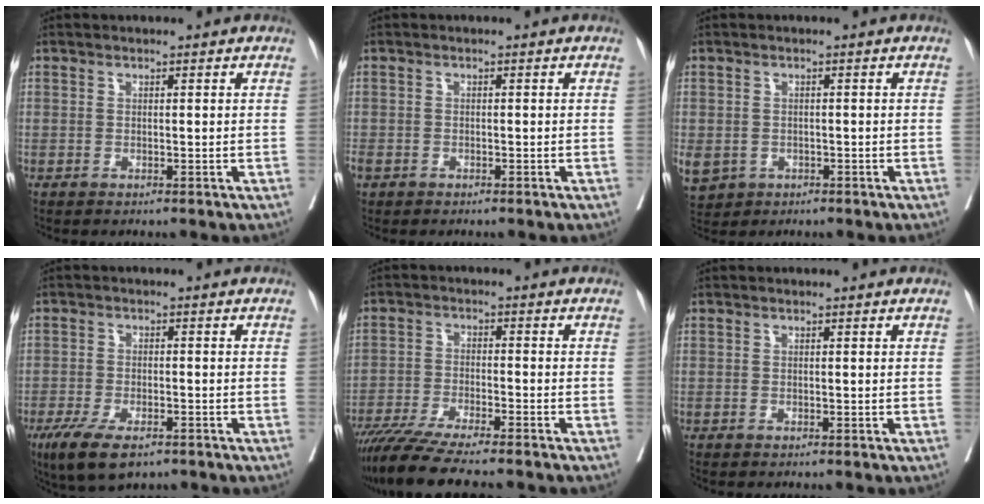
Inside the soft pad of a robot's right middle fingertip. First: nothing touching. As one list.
[{"total": 2.0, "force": [-1.1, 1.2, 1.1], "torque": [-0.038, -0.001, -0.023]}, {"total": 10.7, "force": [-4.0, 8.9, 4.2], "torque": [-0.137, -0.007, -0.052]}, {"total": 8.3, "force": [-5.5, 2.5, 5.6], "torque": [-0.095, -0.018, -0.091]}, {"total": 13.1, "force": [-11.1, 0.0, 7.1], "torque": [-0.107, -0.036, -0.181]}, {"total": 0.0}]